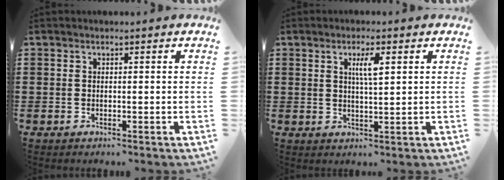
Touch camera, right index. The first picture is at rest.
{"total": 3.6, "force": [1.3, 0.8, 3.2], "torque": [-0.059, 0.003, 0.017]}